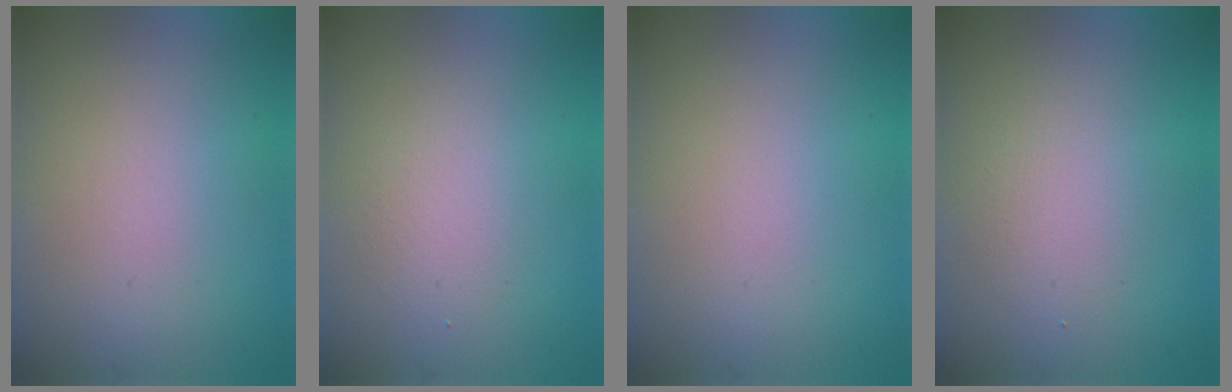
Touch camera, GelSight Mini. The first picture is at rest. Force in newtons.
{"total": 1.6, "press": 1.6, "slide": 0.3}
{"total": 0.0}
{"total": 1.9, "press": 1.9, "slide": 0.1}